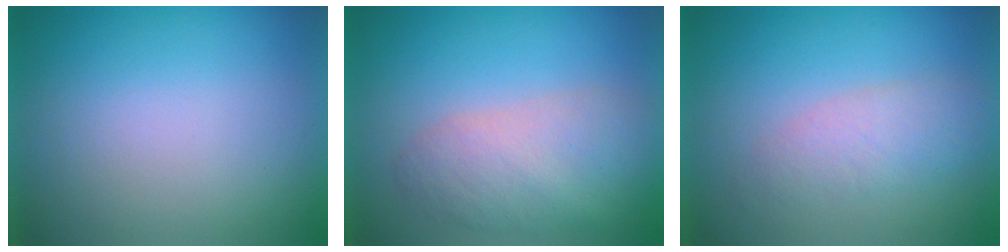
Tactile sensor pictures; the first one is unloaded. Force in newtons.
{"total": 5.6}
{"total": 2.9}